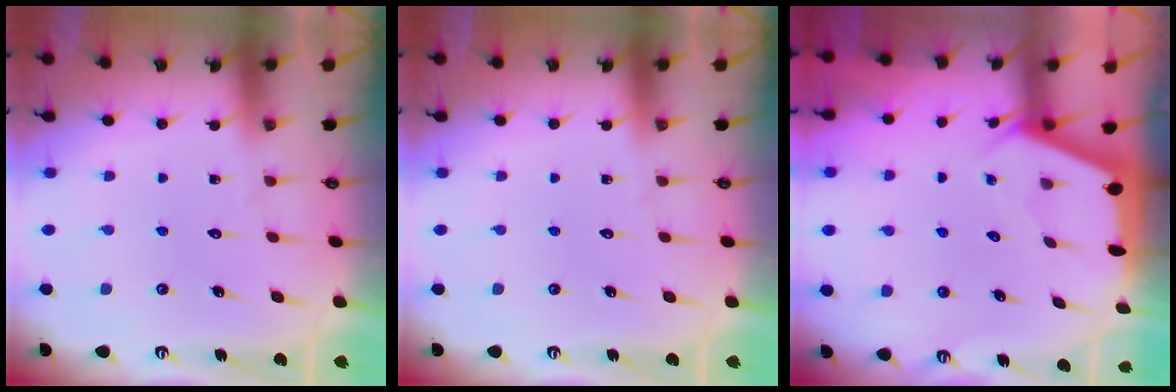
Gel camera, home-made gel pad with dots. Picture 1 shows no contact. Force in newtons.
{"total": 0.0}
{"total": 2.4, "press": 2.4, "slide": 0.3}